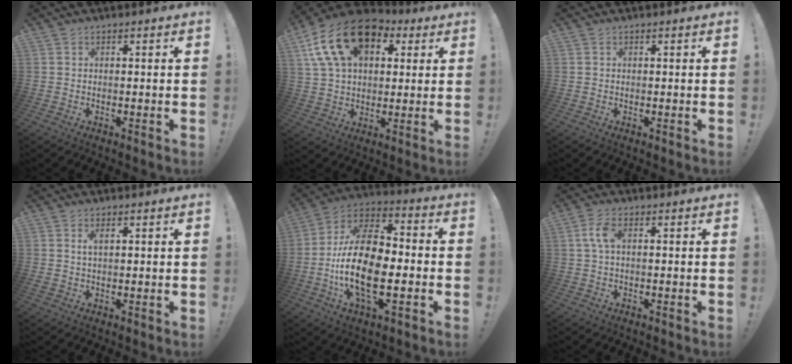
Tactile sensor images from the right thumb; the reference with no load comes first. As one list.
[{"total": 19.8, "force": [8.7, 12.7, 12.5], "torque": [-0.214, -0.029, 0.157]}, {"total": 0.0}, {"total": 2.1, "force": [0.9, 0.6, 1.7], "torque": [-0.024, -0.005, 0.014]}, {"total": 22.4, "force": [-4.3, 11.5, 18.7], "torque": [-0.358, 0.015, -0.071]}, {"total": 4.8, "force": [0.7, 2.2, 4.3], "torque": [-0.082, 0.005, 0.011]}]